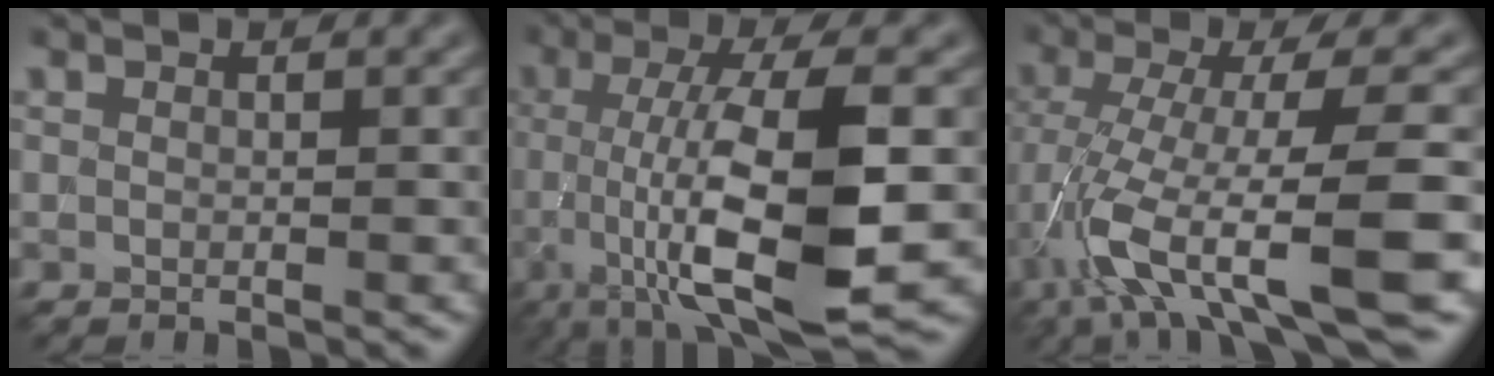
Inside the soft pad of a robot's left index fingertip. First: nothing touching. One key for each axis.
{"total": 11.4, "fx": -2.5, "fy": 3.2, "fz": 10.7, "tx": -0.197, "ty": -0.010, "tz": -0.042}
{"total": 10.9, "fx": -4.9, "fy": 2.2, "fz": 9.5, "tx": -0.188, "ty": -0.009, "tz": -0.072}